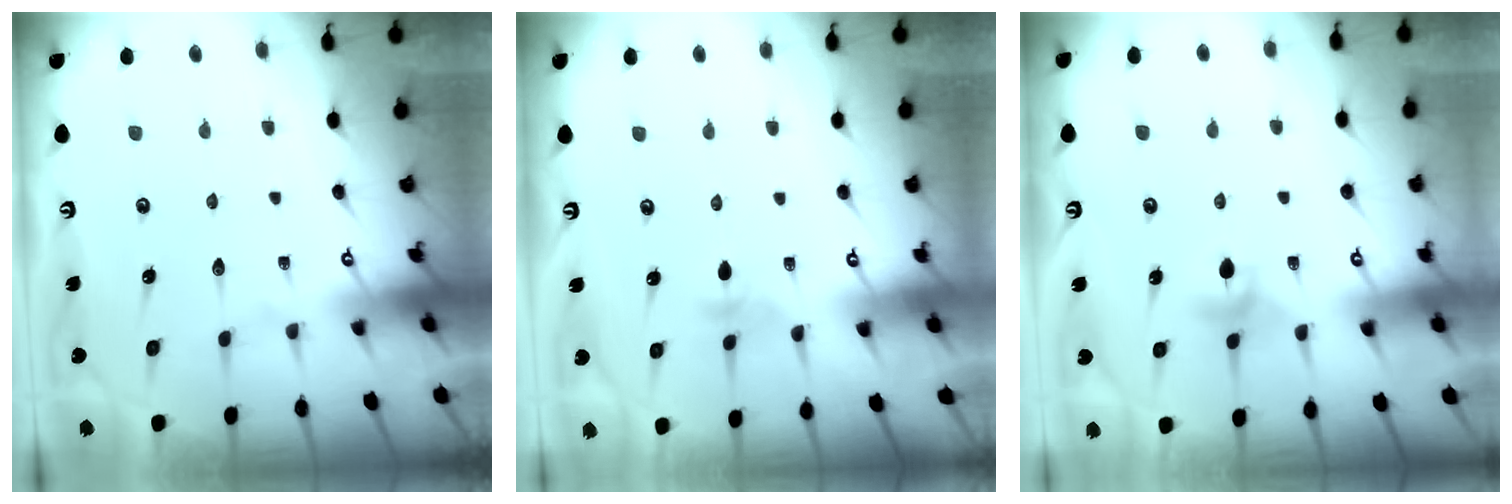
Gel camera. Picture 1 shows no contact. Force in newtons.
{"total": 3.1, "press": 3.1, "slide": 0.6}
{"total": 5.1, "press": 5.1, "slide": 0.7}